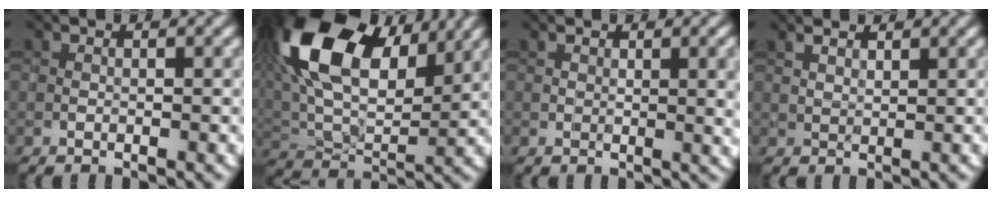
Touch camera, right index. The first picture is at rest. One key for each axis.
{"total": 15.2, "fx": 7.4, "fy": 8.2, "fz": 10.5, "tx": -0.209, "ty": 0.022, "tz": 0.134}
{"total": 3.9, "fx": 1.2, "fy": 1.5, "fz": 3.4, "tx": -0.043, "ty": -0.002, "tz": 0.023}
{"total": 1.9, "fx": 1.8, "fy": 0.4, "fz": 0.7, "tx": -0.019, "ty": 0.000, "tz": 0.030}